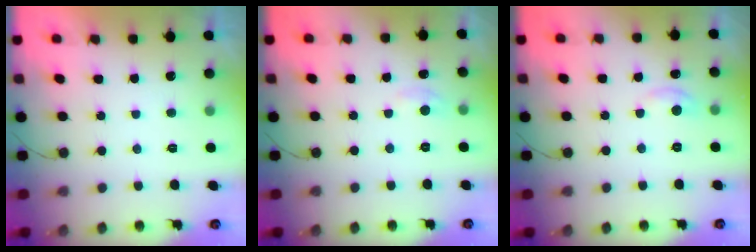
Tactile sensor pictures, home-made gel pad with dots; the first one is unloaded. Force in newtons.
{"total": 2.6, "press": 2.6, "slide": 0.3}
{"total": 3.9, "press": 3.9, "slide": 0.5}